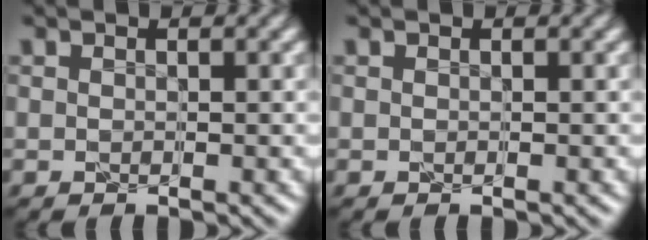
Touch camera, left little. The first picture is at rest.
{"total": 0.0}